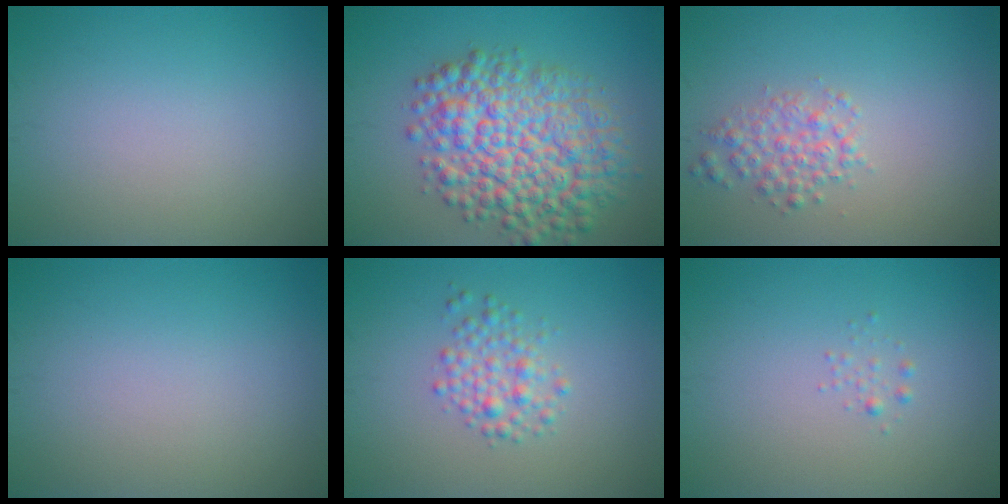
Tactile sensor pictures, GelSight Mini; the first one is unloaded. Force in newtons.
{"total": 9.7, "press": 9.7, "slide": 0.3}
{"total": 2.4, "press": 2.4, "slide": 0.1}
{"total": 0.0}
{"total": 2.4, "press": 2.4, "slide": 0.1}
{"total": 0.7, "press": 0.7, "slide": 0.0}